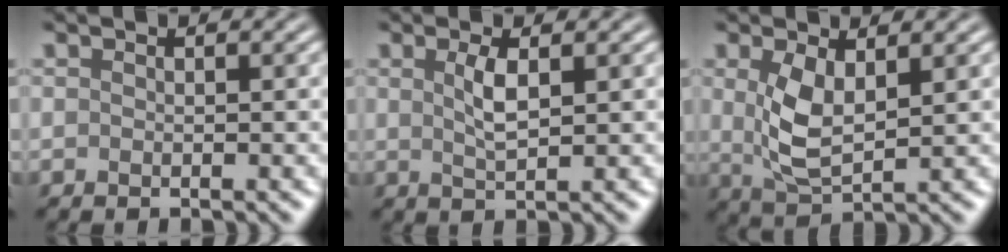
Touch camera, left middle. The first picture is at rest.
{"total": 2.2, "force": [0.7, 0.6, 2.0], "torque": [-0.041, -0.001, 0.016]}
{"total": 4.1, "force": [1.1, 1.9, 3.5], "torque": [-0.083, -0.007, 0.027]}